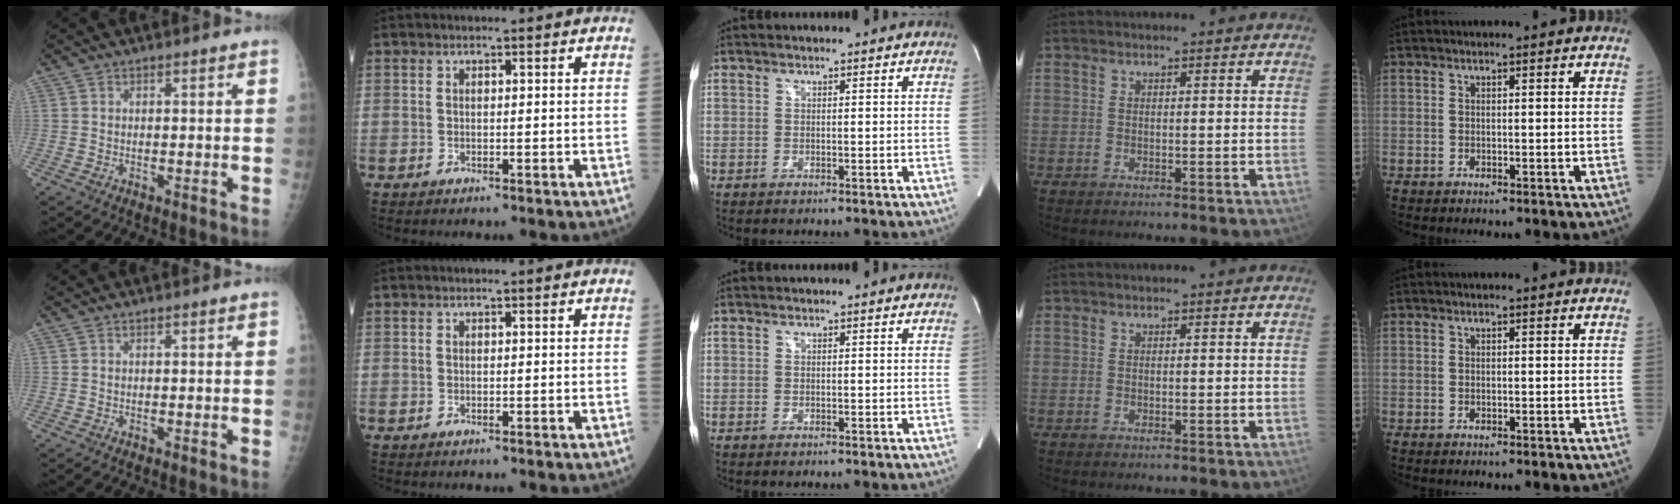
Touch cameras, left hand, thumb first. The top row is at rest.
{}